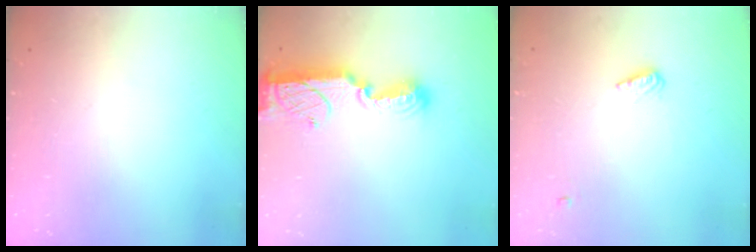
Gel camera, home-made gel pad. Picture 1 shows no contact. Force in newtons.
{"total": 12.8, "press": 11.4, "slide": 5.9}
{"total": 5.2, "press": 5.1, "slide": 1.0}